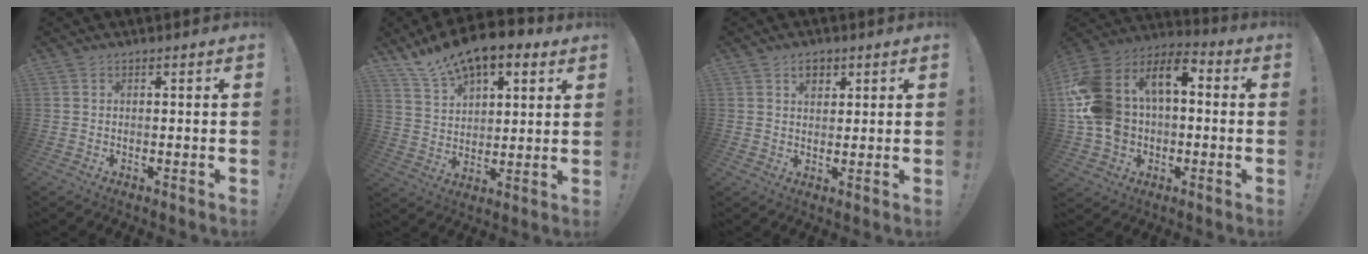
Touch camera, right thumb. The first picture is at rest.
{"total": 13.5, "force": [10.6, 6.0, 5.8], "torque": [-0.110, -0.074, 0.193]}
{"total": 4.3, "force": [2.4, 3.0, 1.8], "torque": [-0.014, -0.006, 0.039]}
{"total": 19.1, "force": [3.7, 13.9, 12.6], "torque": [-0.246, -0.008, 0.073]}